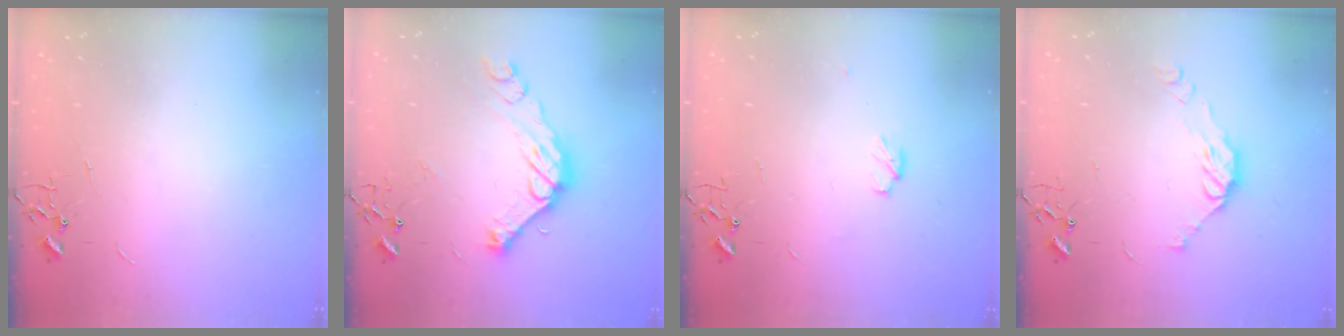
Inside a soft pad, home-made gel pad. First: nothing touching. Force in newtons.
{"total": 14.2, "press": 14.2, "slide": 1.2}
{"total": 4.5, "press": 4.4, "slide": 1.2}
{"total": 9.0, "press": 9.0, "slide": 1.0}